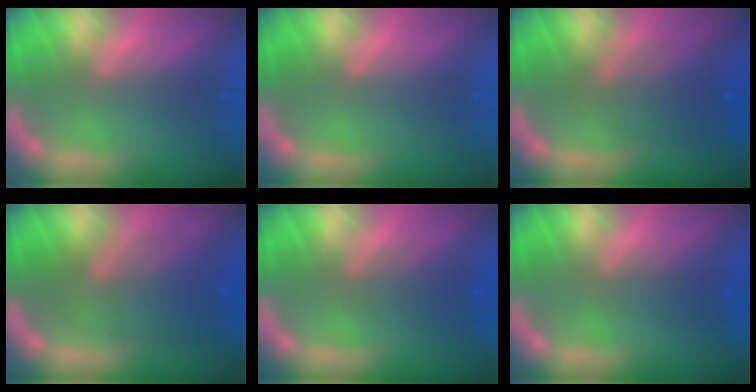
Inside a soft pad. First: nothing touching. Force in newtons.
{"total": 0.0}
{"total": 5.5}
{"total": 8.1}
{"total": 3.6}
{"total": 2.5}